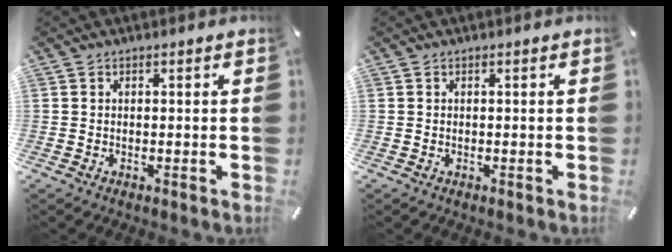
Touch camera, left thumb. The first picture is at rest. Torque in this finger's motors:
{"motor_torque": [0.00, 0.00, 0.00, 0.00, 0.00]}